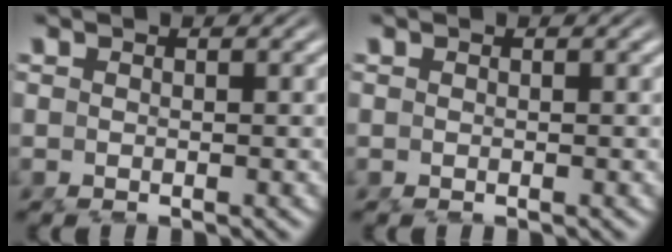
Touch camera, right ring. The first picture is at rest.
{"total": 0.0}